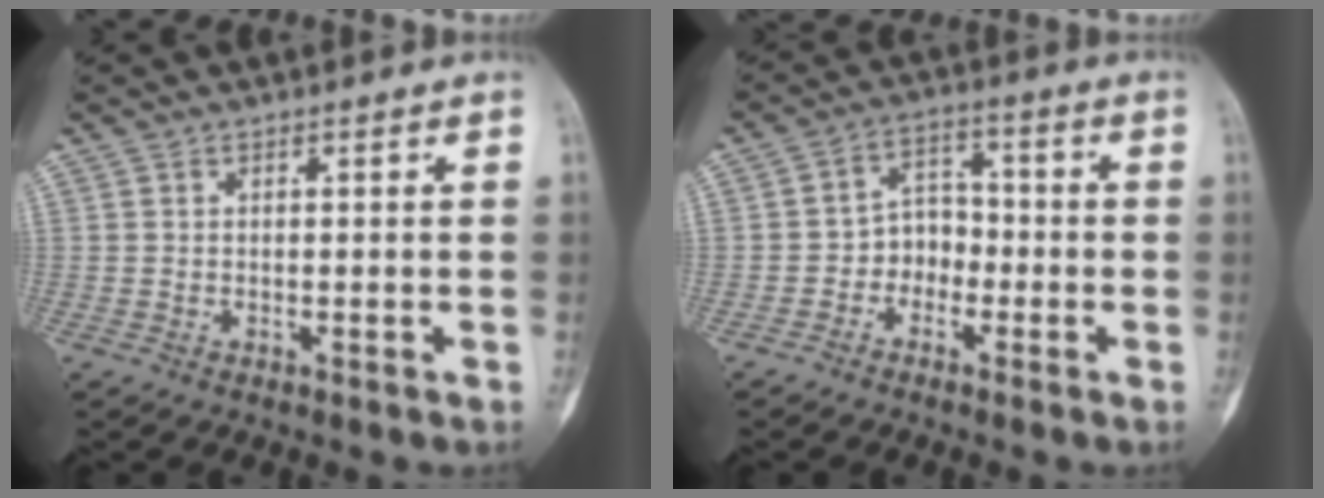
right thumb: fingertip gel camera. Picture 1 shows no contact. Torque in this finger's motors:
{"motor_torque": [0.10, 0.07, 0.20, -0.36, -0.04]}